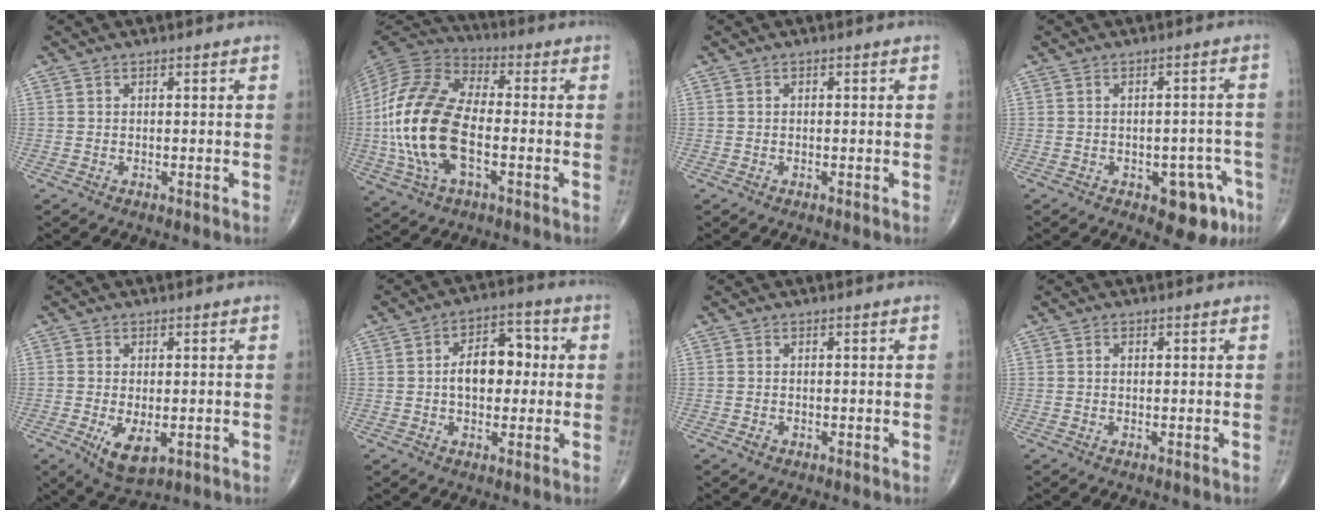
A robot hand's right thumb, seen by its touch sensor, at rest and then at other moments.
{"total": 21.0, "force": [-3.1, 10.9, 17.6], "torque": [-0.371, 0.017, -0.061]}
{"total": 0.6, "force": [0.1, 0.4, 0.4], "torque": [-0.006, 0.002, 0.002]}
{"total": 8.3, "force": [-4.1, 4.3, 5.8], "torque": [-0.035, 0.027, -0.044]}
{"total": 6.3, "force": [-1.7, 3.2, 5.2], "torque": [-0.087, -0.013, -0.021]}
{"total": 9.9, "force": [0.4, 6.3, 7.6], "torque": [-0.089, 0.025, -0.001]}
{"total": 0.9, "force": [-0.4, 0.7, 0.4], "torque": [-0.005, 0.003, -0.005]}
{"total": 0.7, "force": [0.1, 0.5, 0.5], "torque": [-0.009, 0.002, 0.001]}